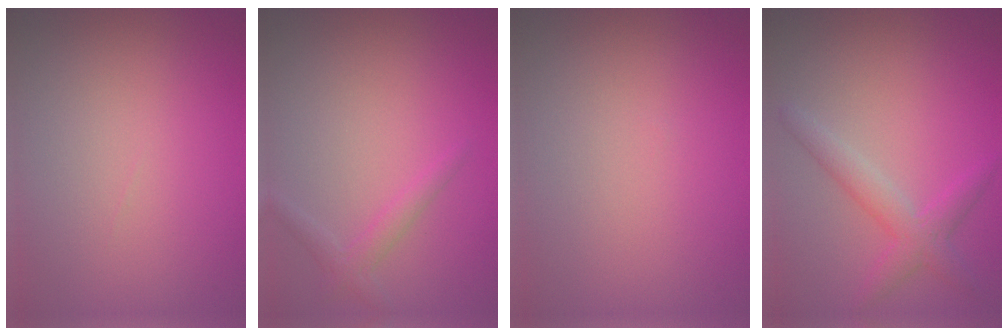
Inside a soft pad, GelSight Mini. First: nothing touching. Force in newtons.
{"total": 1.5, "press": 1.5, "slide": 0.1}
{"total": 0.0}
{"total": 2.8, "press": 2.8, "slide": 0.0}